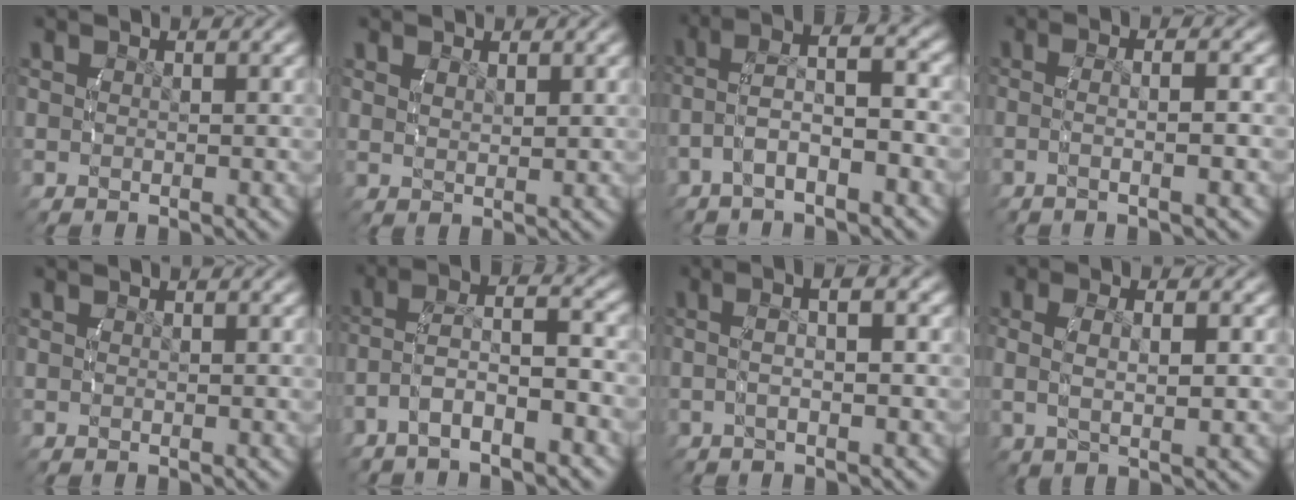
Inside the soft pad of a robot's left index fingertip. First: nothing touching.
{"total": 1.2, "force": [1.0, -0.3, 0.5], "torque": [-0.006, -0.005, 0.026]}
{"total": 3.9, "force": [-0.5, 1.7, 3.5], "torque": [-0.070, 0.002, -0.006]}
{"total": 2.9, "force": [-0.8, -0.2, 2.8], "torque": [-0.059, -0.002, -0.012]}
{"total": 0.0}
{"total": 4.2, "force": [-1.8, 1.9, 3.3], "torque": [-0.078, -0.010, -0.020]}
{"total": 3.3, "force": [0.2, 0.2, 3.3], "torque": [-0.057, 0.017, 0.000]}
{"total": 3.9, "force": [0.7, 1.4, 3.6], "torque": [-0.068, 0.002, 0.015]}